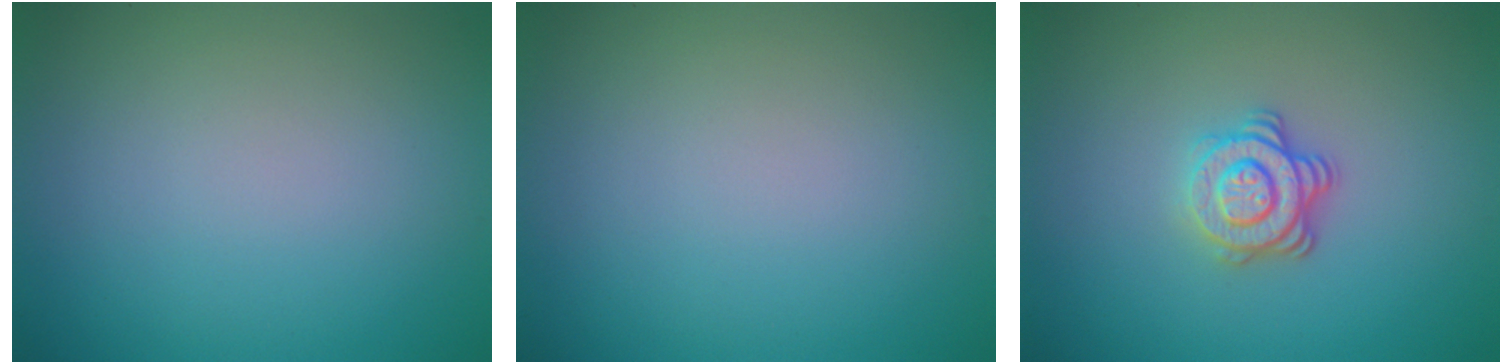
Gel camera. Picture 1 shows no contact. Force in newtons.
{"total": 0.0}
{"total": 3.4, "press": 2.9, "slide": 1.8}